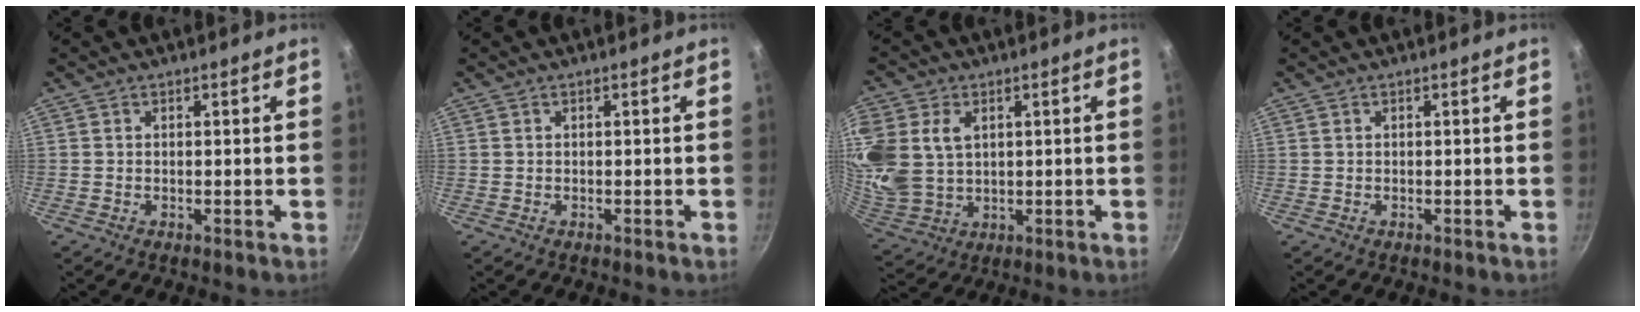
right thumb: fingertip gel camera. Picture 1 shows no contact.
{"total": 0.0}
{"total": 17.8, "force": [4.5, 13.4, 10.9], "torque": [-0.260, 0.005, 0.102]}
{"total": 0.0}